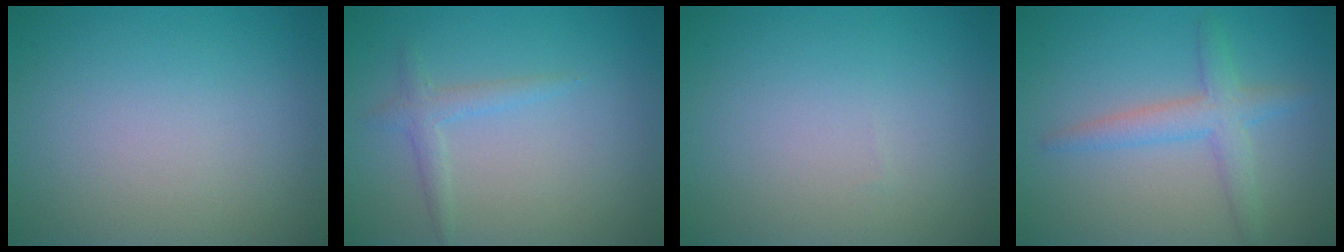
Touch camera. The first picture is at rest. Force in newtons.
{"total": 0.9, "press": 0.9, "slide": 0.1}
{"total": 0.0}
{"total": 3.0, "press": 3.0, "slide": 0.1}